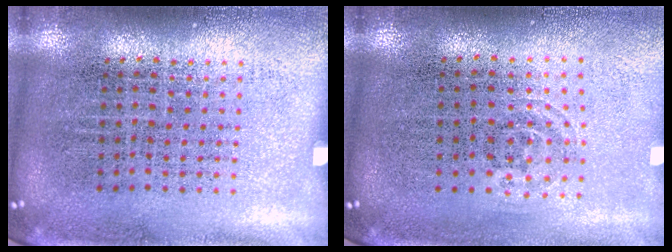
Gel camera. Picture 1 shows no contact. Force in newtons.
{"total": 0.7, "press": 0.5, "slide": 0.5}